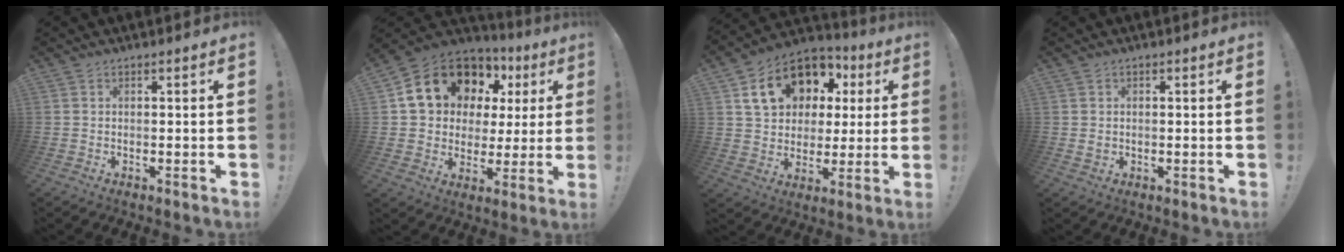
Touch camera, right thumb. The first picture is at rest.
{"total": 17.3, "force": [9.0, 12.3, 8.3], "torque": [-0.146, -0.042, 0.189]}
{"total": 18.0, "force": [7.0, 13.5, 9.6], "torque": [-0.149, -0.014, 0.146]}
{"total": 1.4, "force": [0.2, 1.2, 0.6], "torque": [-0.012, 0.006, 0.003]}